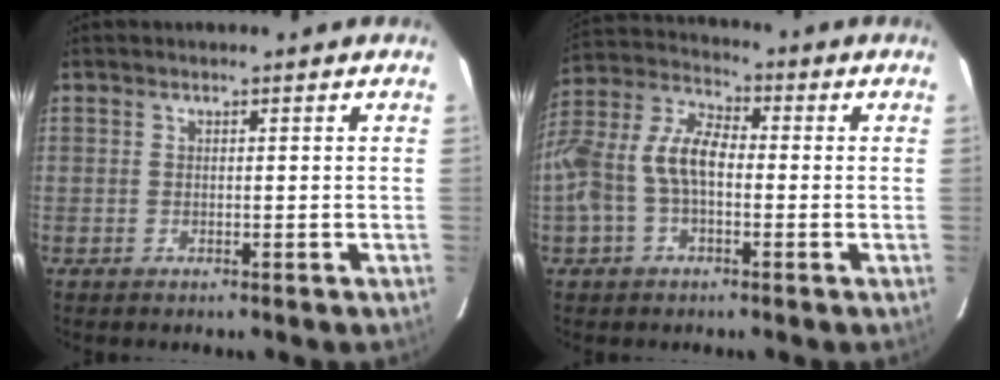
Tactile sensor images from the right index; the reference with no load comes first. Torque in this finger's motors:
{"motor_torque": [0.45, -0.20, 0.49, 0.17]}